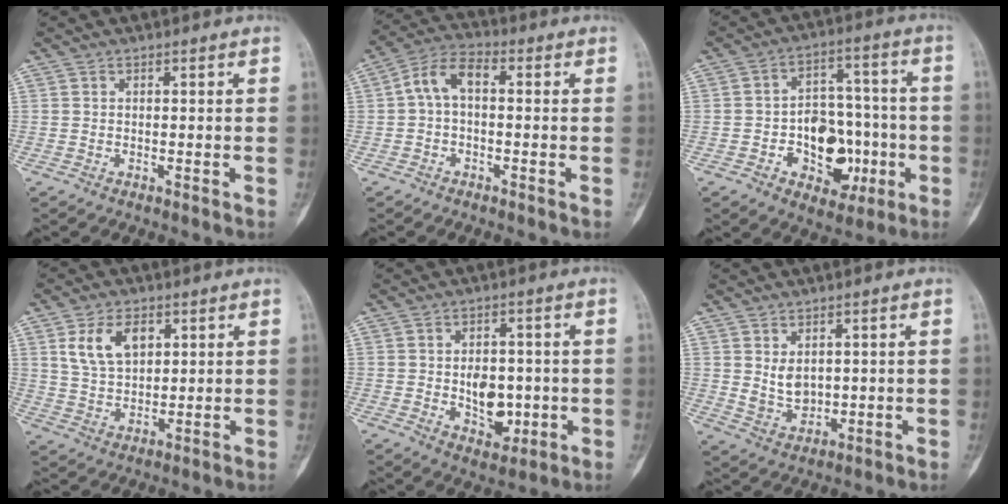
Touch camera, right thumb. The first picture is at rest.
{"total": 6.5, "force": [0.1, 3.5, 5.5], "torque": [-0.103, 0.025, -0.012]}
{"total": 14.9, "force": [-4.1, 10.2, 10.0], "torque": [-0.095, 0.042, -0.055]}
{"total": 8.6, "force": [3.4, 5.3, 5.9], "torque": [-0.094, -0.011, 0.069]}
{"total": 8.5, "force": [-1.0, 5.7, 6.1], "torque": [-0.059, 0.001, -0.003]}
{"total": 4.7, "force": [1.1, 3.3, 3.1], "torque": [-0.041, -0.018, 0.033]}